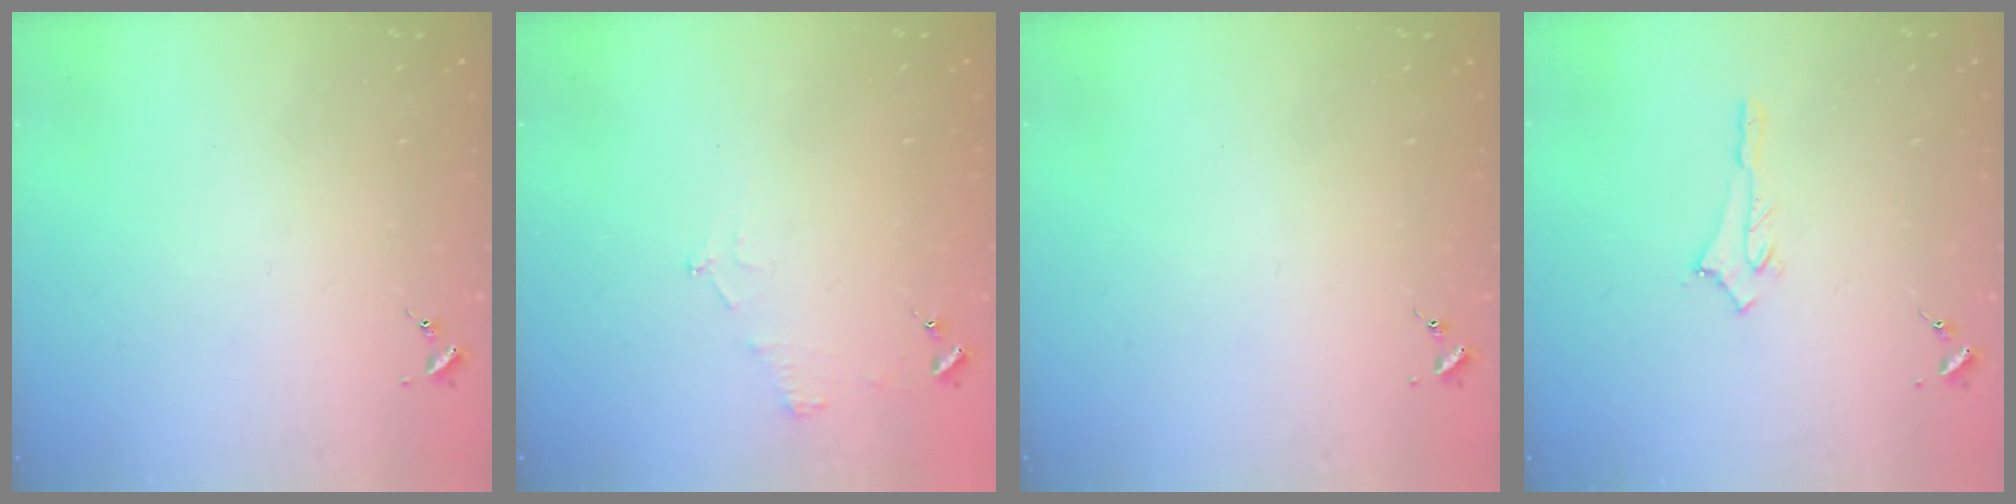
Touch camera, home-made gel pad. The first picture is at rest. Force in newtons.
{"total": 5.9, "press": 5.9, "slide": 0.7}
{"total": 0.0}
{"total": 2.9, "press": 2.9, "slide": 0.2}